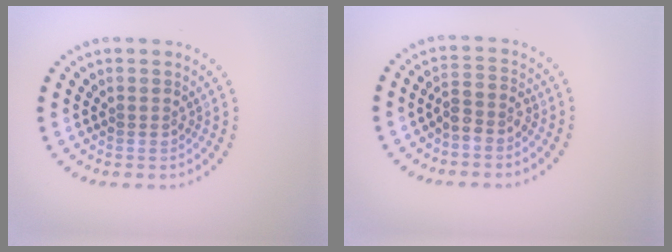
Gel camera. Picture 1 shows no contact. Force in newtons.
{"total": 2.0, "press": 1.7, "slide": 1.1}